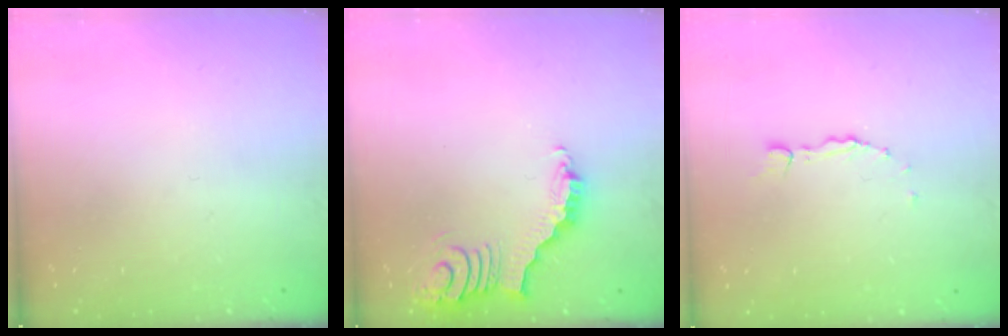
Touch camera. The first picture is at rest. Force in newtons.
{"total": 4.0, "press": 3.9, "slide": 0.7}
{"total": 1.7, "press": 1.7, "slide": 0.4}